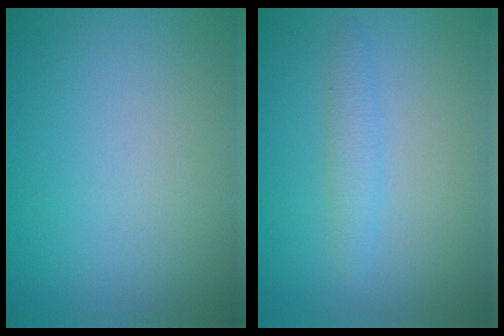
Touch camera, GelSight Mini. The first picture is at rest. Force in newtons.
{"total": 1.6, "press": 1.6, "slide": 0.1}